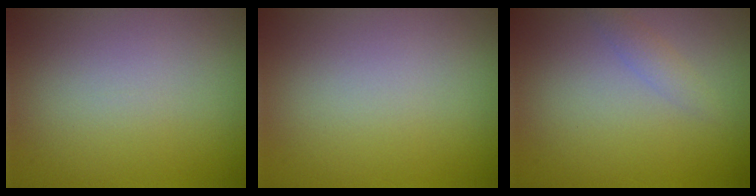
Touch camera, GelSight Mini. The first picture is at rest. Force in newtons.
{"total": 0.0}
{"total": 1.2, "press": 1.2, "slide": 0.1}